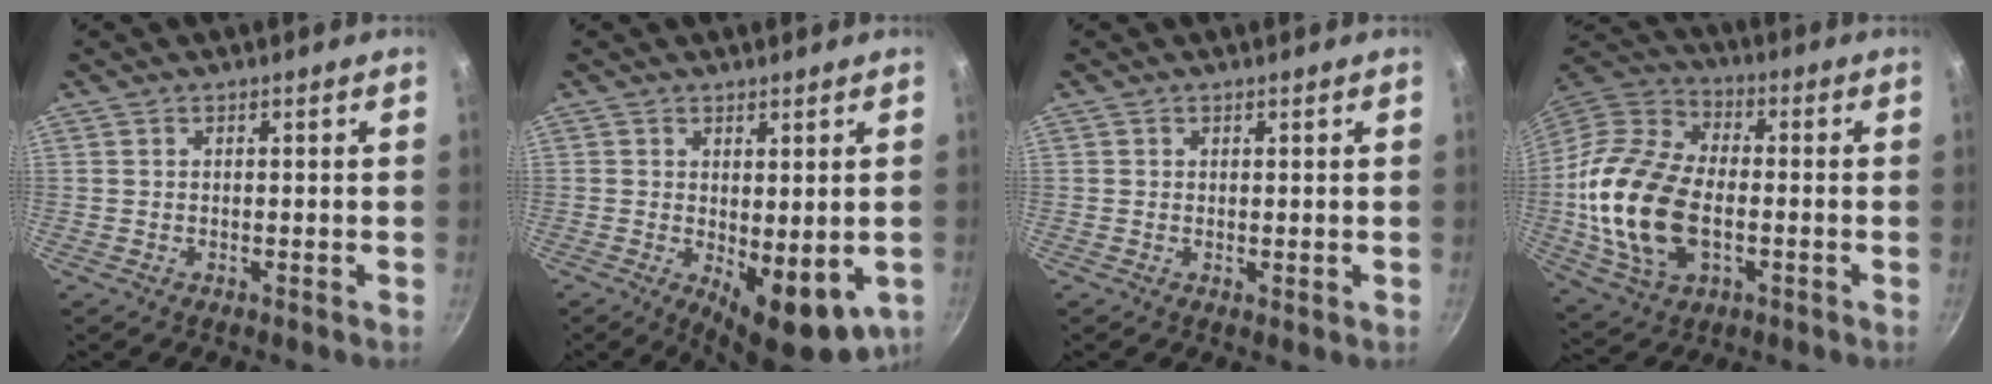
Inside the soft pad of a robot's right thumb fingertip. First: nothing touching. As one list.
[{"total": 10.0, "force": [-1.2, 4.6, 8.8], "torque": [-0.099, -0.011, -0.004]}, {"total": 0.5, "force": [0.3, 0.3, 0.3], "torque": [-0.003, -0.009, 0.001]}, {"total": 21.3, "force": [-2.9, 13.4, 16.3], "torque": [-0.313, 0.024, -0.058]}]